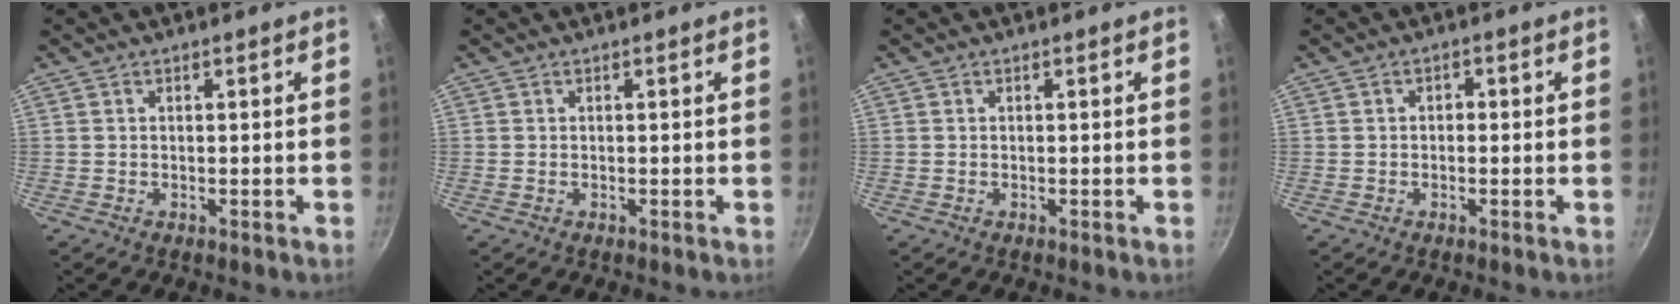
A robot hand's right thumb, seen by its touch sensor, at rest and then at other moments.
{"total": 0.0}
{"total": 0.0}
{"total": 1.2, "force": [-0.2, 1.0, 0.6], "torque": [-0.008, 0.005, -0.005]}